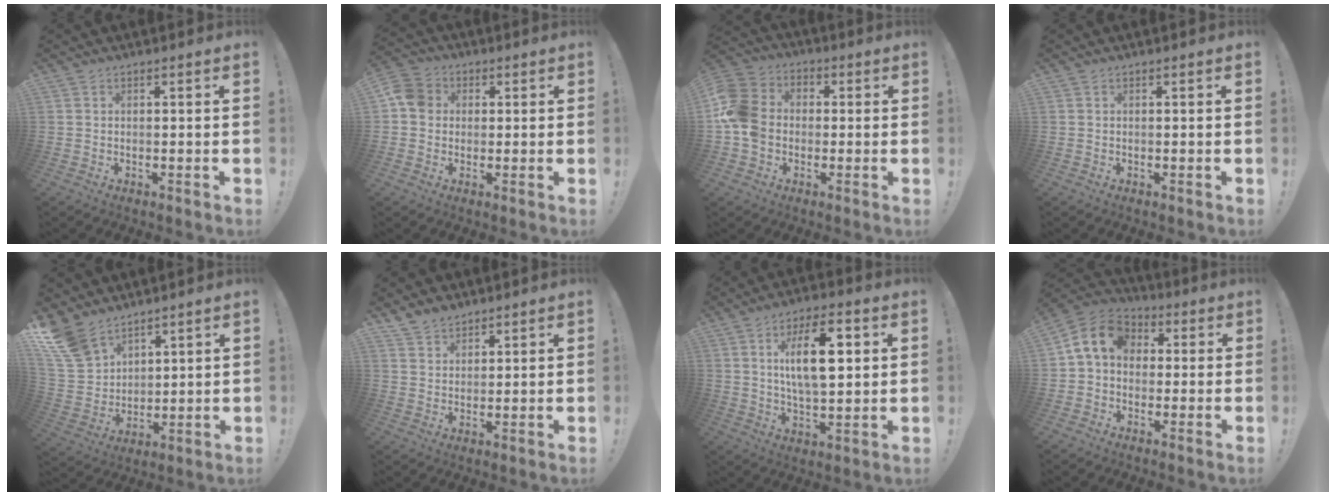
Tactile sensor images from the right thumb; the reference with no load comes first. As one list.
[{"total": 6.9, "force": [0.6, 6.0, 3.3], "torque": [-0.058, 0.017, 0.013]}, {"total": 12.8, "force": [-1.7, 10.5, 7.0], "torque": [-0.141, 0.026, -0.031]}, {"total": 0.0}, {"total": 12.6, "force": [9.7, 6.8, 4.3], "torque": [-0.099, -0.065, 0.192]}, {"total": 5.1, "force": [4.4, 2.3, 0.8], "torque": [-0.021, -0.026, 0.086]}, {"total": 14.6, "force": [3.9, 6.0, 12.7], "torque": [-0.204, 0.003, 0.060]}, {"total": 10.1, "force": [1.6, 7.7, 6.4], "torque": [-0.124, 0.014, 0.033]}]